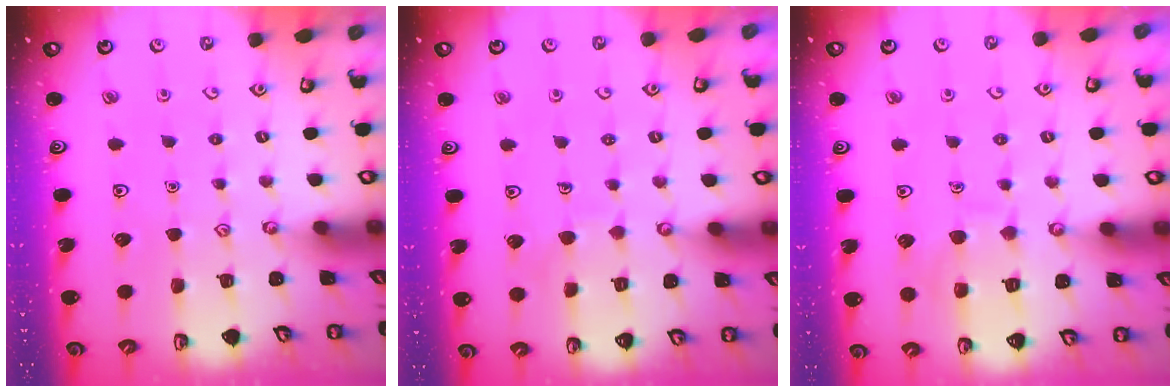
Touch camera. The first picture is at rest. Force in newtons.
{"total": 4.0, "press": 4.0, "slide": 0.3}
{"total": 7.3, "press": 7.3, "slide": 0.7}